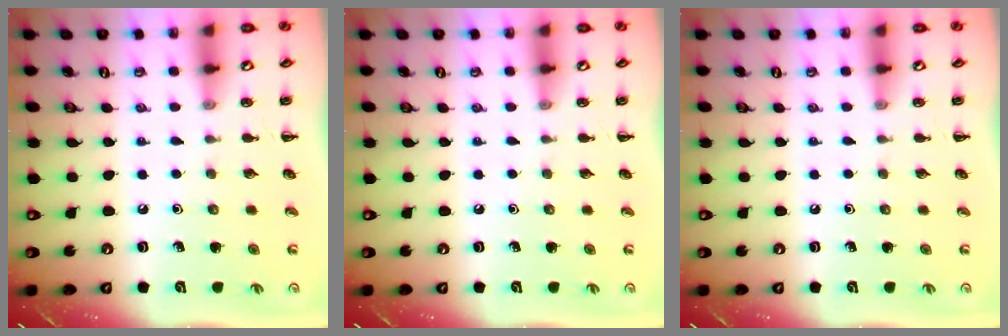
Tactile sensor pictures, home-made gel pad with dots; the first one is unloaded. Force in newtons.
{"total": 0.0}
{"total": 0.0}